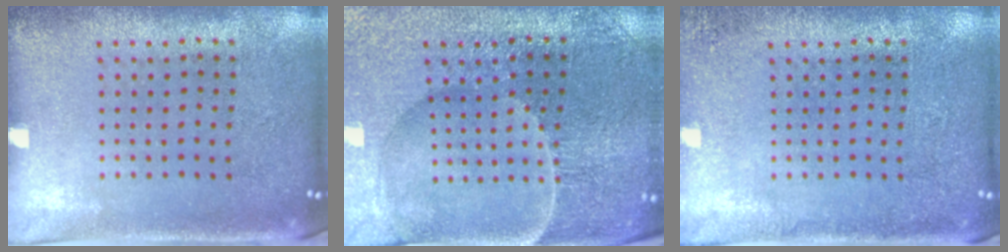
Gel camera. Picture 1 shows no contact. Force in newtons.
{"total": 3.5, "press": 3.5, "slide": 0.2}
{"total": 1.4, "press": 1.4, "slide": 0.2}